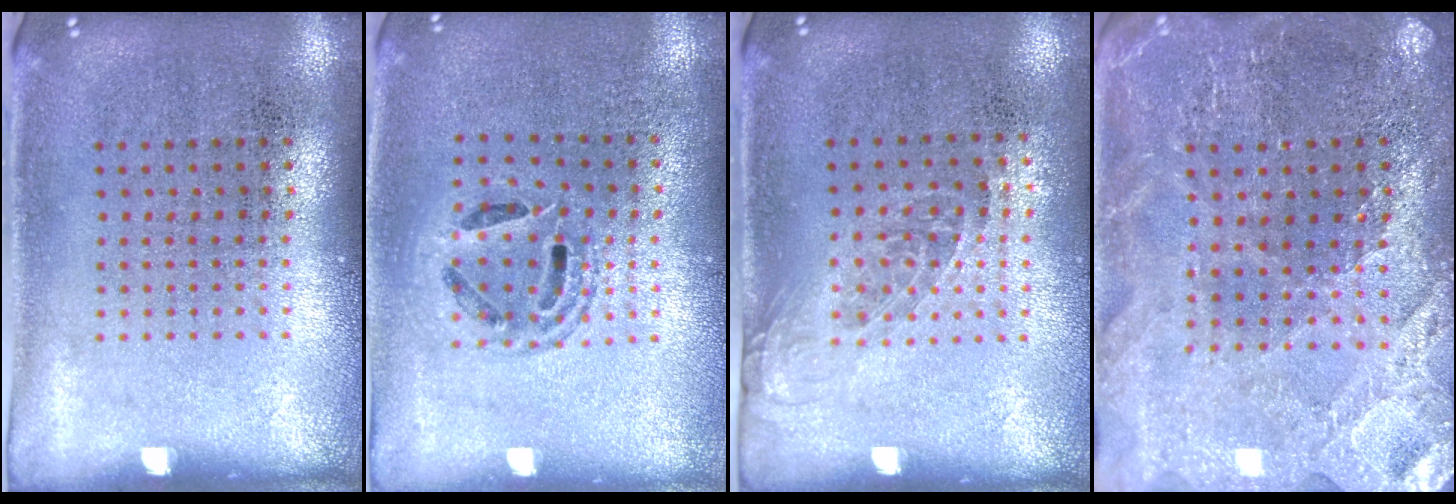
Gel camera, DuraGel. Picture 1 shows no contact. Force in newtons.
{"total": 1.3, "press": 1.1, "slide": 0.6}
{"total": 1.2, "press": 1.0, "slide": 0.7}
{"total": 1.9, "press": 1.9, "slide": 0.3}